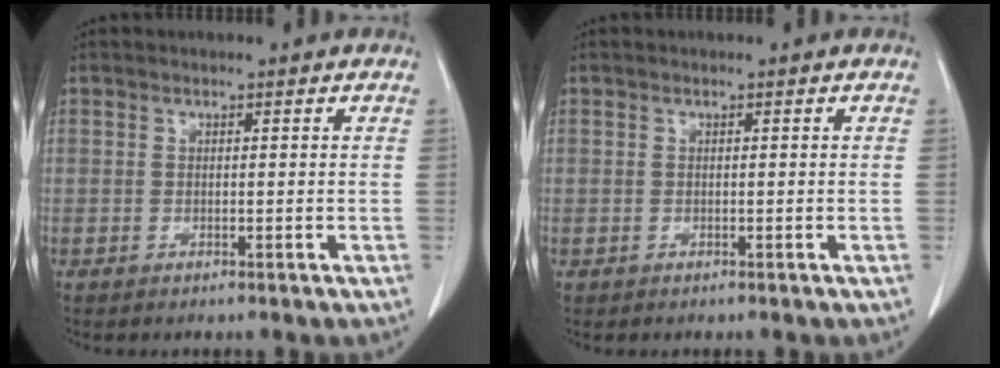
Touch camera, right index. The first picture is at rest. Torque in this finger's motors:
{"motor_torque": [-0.02, 0.04, -0.05, -0.05]}